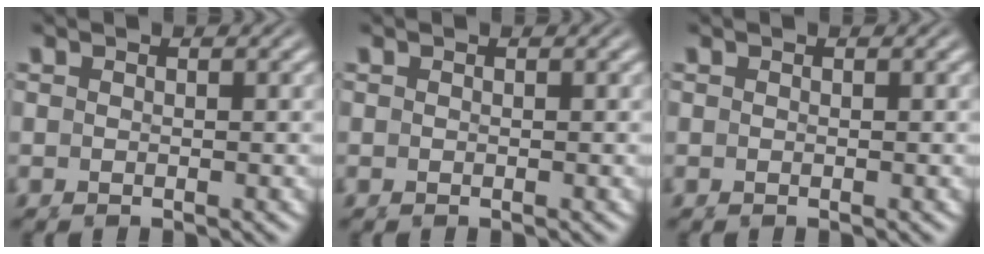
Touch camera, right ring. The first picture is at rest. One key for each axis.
{"total": 0.0}
{"total": 0.0}